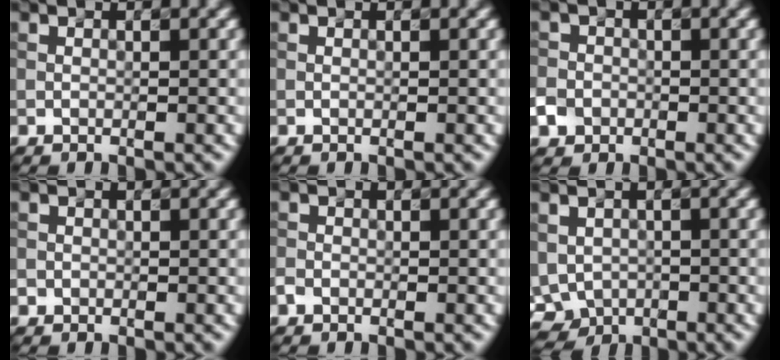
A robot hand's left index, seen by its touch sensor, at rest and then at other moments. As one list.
[{"total": 0.0}, {"total": 2.3, "force": [-1.0, 2.0, 0.5], "torque": [-0.004, 0.000, -0.020]}, {"total": 0.7, "force": [-0.3, 0.7, 0.0], "torque": [0.007, -0.004, -0.007]}, {"total": 0.8, "force": [-0.5, 0.6, 0.1], "torque": [0.001, -0.001, -0.012]}, {"total": 4.1, "force": [-1.1, 3.3, 2.2], "torque": [-0.046, -0.010, -0.012]}]